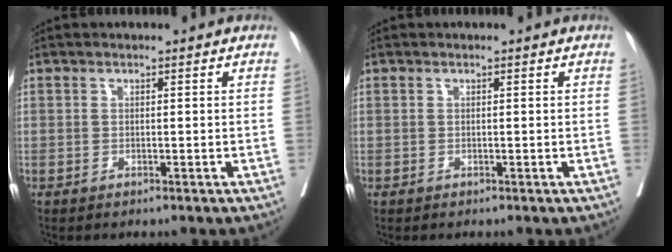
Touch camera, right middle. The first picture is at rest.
{"total": 0.0}